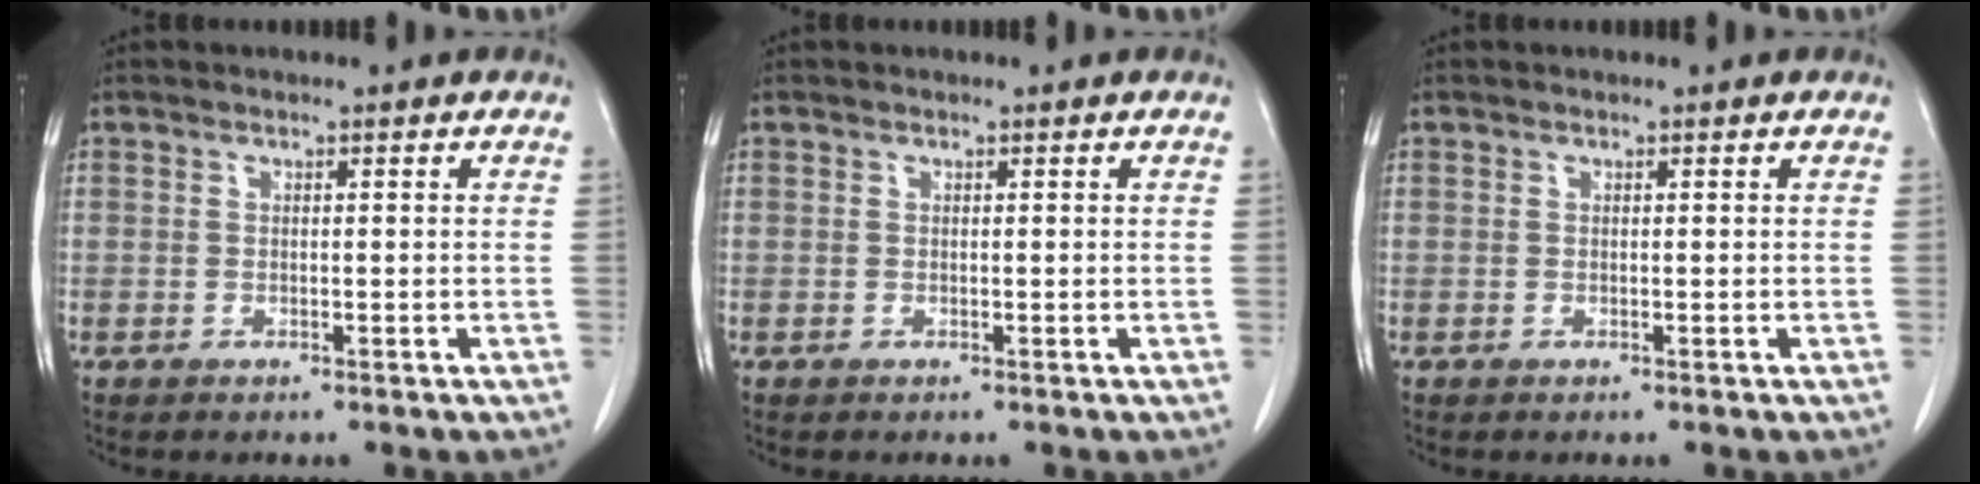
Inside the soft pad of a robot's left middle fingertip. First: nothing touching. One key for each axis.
{"total": 0.0}
{"total": 0.0}